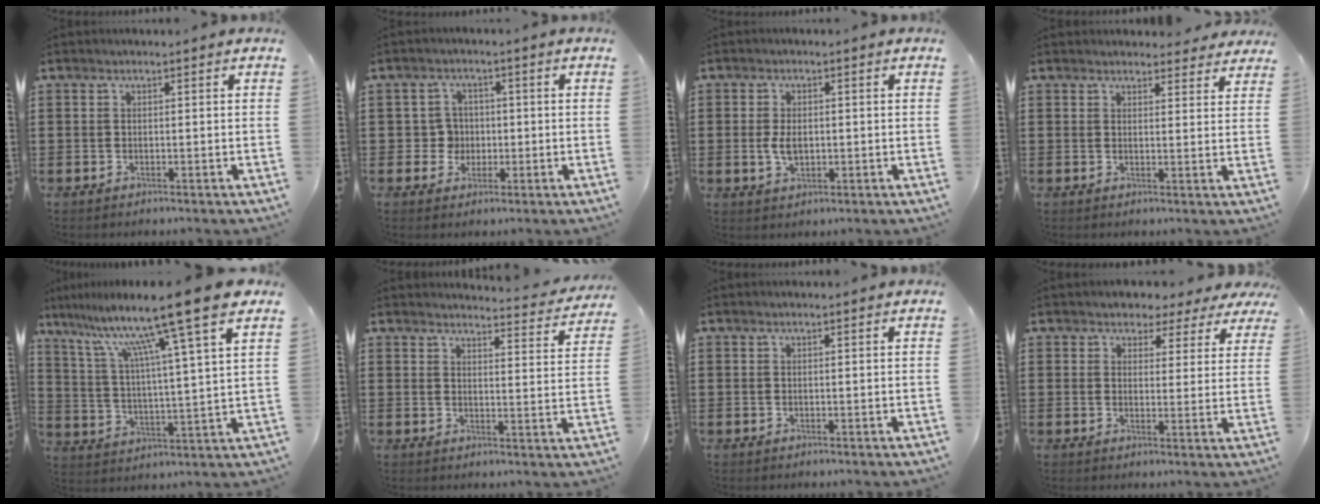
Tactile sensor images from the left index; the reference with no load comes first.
{"total": 3.9, "force": [-0.4, 3.7, 1.2], "torque": [-0.030, 0.004, -0.014]}
{"total": 3.6, "force": [-0.1, 2.1, 2.9], "torque": [-0.064, 0.004, -0.006]}
{"total": 2.8, "force": [2.7, 0.7, 0.5], "torque": [-0.008, -0.008, 0.048]}
{"total": 14.2, "force": [10.6, -0.4, 9.3], "torque": [-0.201, -0.061, 0.164]}
{"total": 3.6, "force": [3.6, -0.1, 0.7], "torque": [-0.020, -0.026, 0.060]}
{"total": 0.0}
{"total": 3.2, "force": [2.7, 1.7, 0.3], "torque": [-0.016, -0.009, 0.044]}